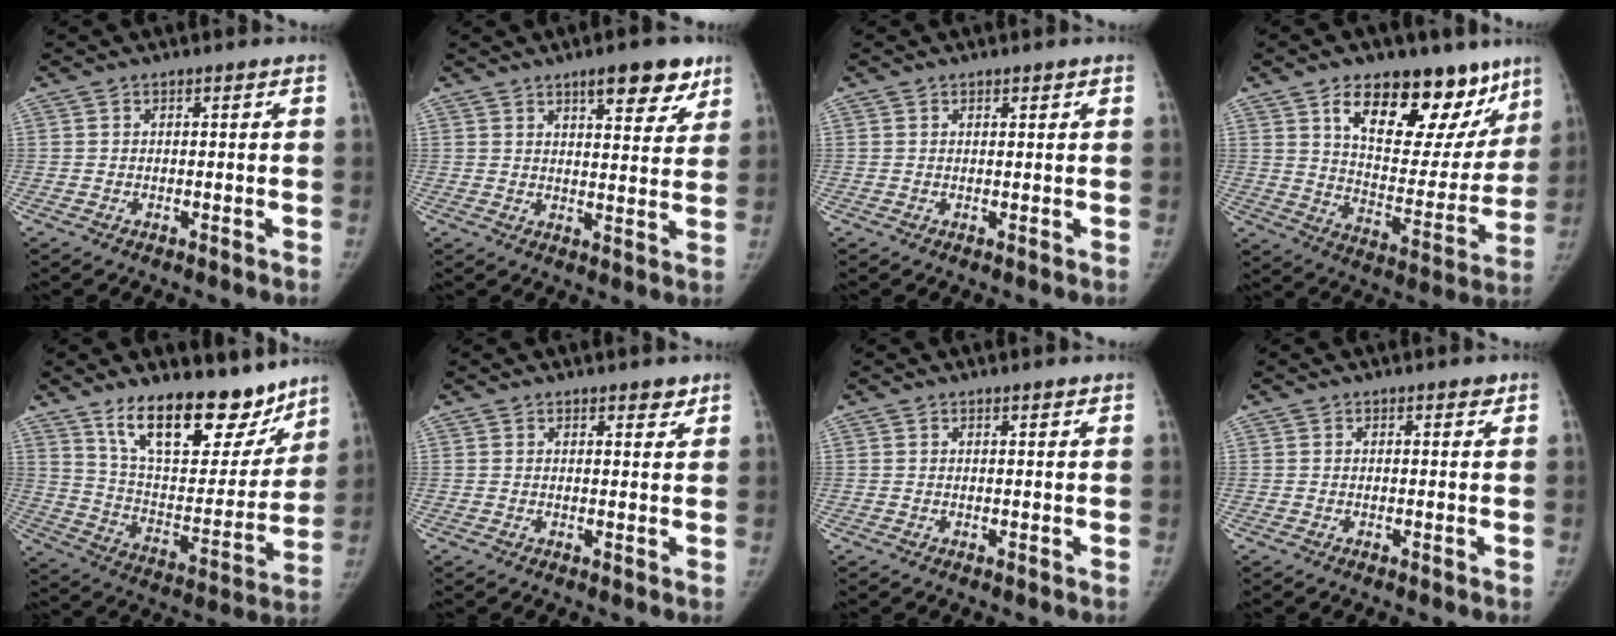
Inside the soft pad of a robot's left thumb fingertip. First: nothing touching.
{"total": 9.8, "force": [6.4, 3.4, 6.7], "torque": [-0.060, -0.032, 0.087]}
{"total": 0.7, "force": [0.6, 0.3, 0.3], "torque": [-0.004, -0.003, 0.008]}
{"total": 23.9, "force": [14.0, 12.1, 15.1], "torque": [-0.155, -0.054, 0.215]}
{"total": 23.8, "force": [16.9, 10.2, 13.4], "torque": [-0.148, -0.089, 0.271]}
{"total": 2.2, "force": [1.8, 0.9, 1.0], "torque": [-0.001, -0.011, 0.021]}
{"total": 0.8, "force": [0.7, 0.2, 0.4], "torque": [-0.007, -0.004, 0.012]}
{"total": 0.8, "force": [0.6, 0.4, 0.4], "torque": [0.000, -0.004, 0.004]}